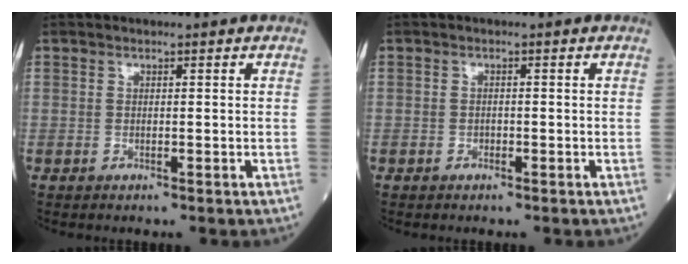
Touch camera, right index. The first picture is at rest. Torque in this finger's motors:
{"motor_torque": [-0.24, -0.06, -0.02, -0.01]}